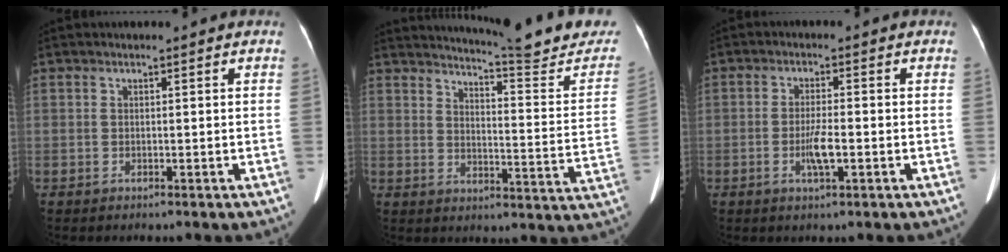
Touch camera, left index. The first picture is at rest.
{"total": 19.4, "force": [18.2, 0.7, 6.8], "torque": [-0.096, -0.089, 0.216]}
{"total": 4.0, "force": [-1.3, 0.5, 3.7], "torque": [-0.073, -0.003, -0.024]}